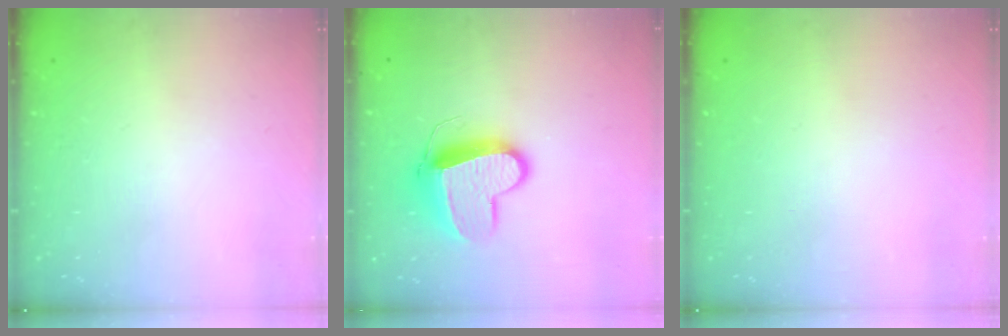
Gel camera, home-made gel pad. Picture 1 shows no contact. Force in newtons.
{"total": 13.4, "press": 13.3, "slide": 1.3}
{"total": 0.0}